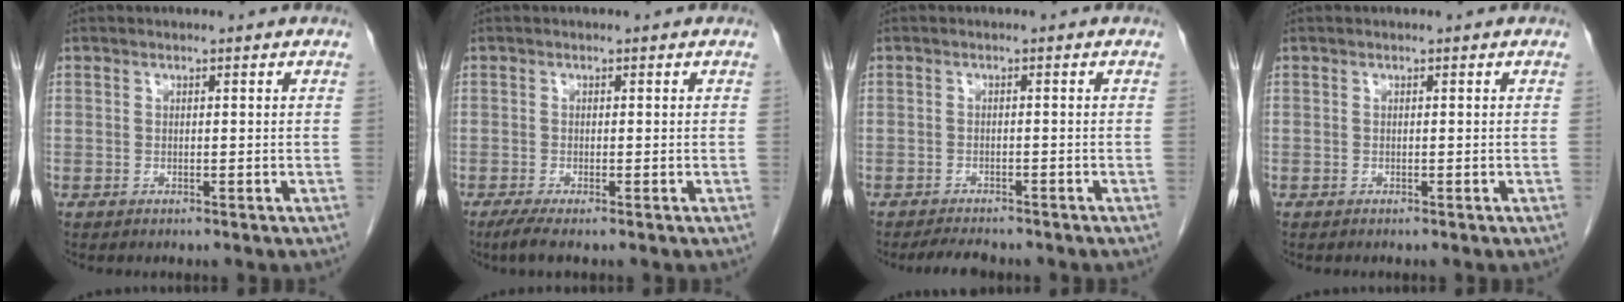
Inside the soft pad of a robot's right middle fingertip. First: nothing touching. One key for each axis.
{"total": 2.1, "fx": -1.4, "fy": 0.0, "fz": 1.6, "tx": -0.038, "ty": -0.010, "tz": -0.031}
{"total": 3.1, "fx": -2.8, "fy": 0.7, "fz": 0.9, "tx": -0.020, "ty": -0.008, "tz": -0.044}
{"total": 0.0}